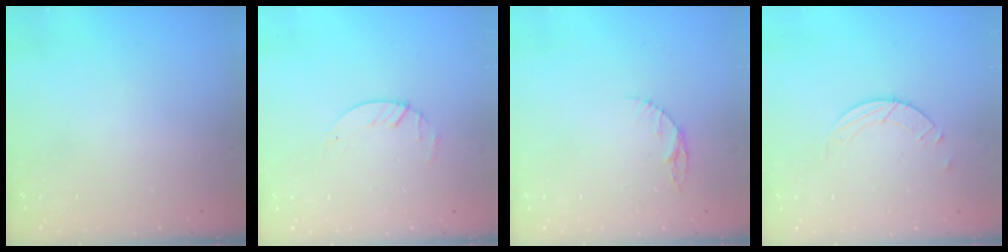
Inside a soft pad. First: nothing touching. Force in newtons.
{"total": 1.8, "press": 1.8, "slide": 0.2}
{"total": 4.7, "press": 4.7, "slide": 0.6}
{"total": 2.5, "press": 2.4, "slide": 0.2}